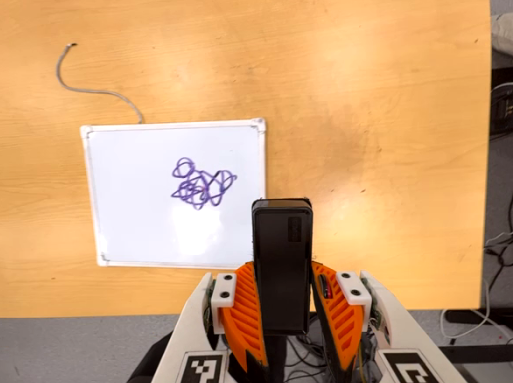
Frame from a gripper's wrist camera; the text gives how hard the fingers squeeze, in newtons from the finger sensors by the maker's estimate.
{"total": 4.9, "left": 3.7, "right": 6.0}